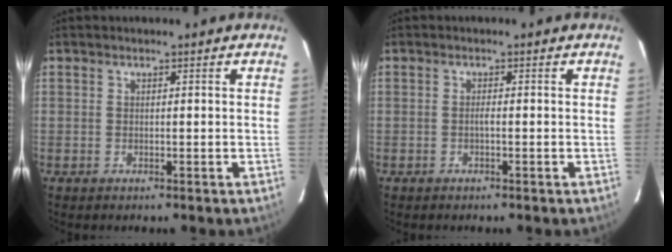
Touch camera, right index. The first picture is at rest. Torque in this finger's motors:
{"motor_torque": [0.32, 0.01, 0.16, 0.03]}